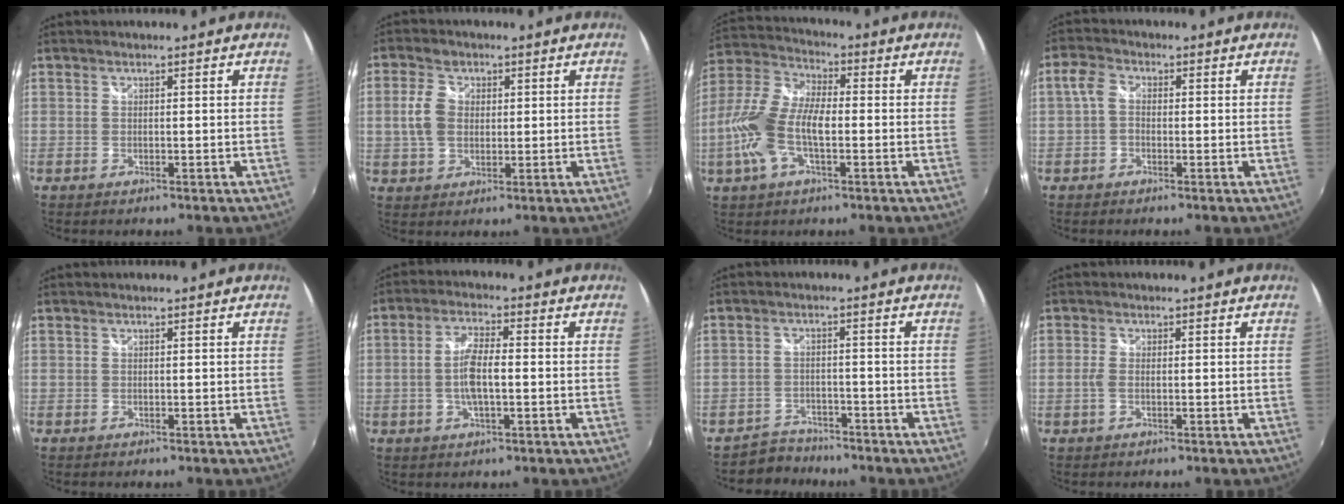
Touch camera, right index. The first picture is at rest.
{"total": 5.9, "force": [0.6, 4.4, 3.9], "torque": [-0.082, 0.012, 0.014]}
{"total": 13.3, "force": [-2.9, 5.8, 11.6], "torque": [-0.254, 0.005, -0.062]}
{"total": 3.1, "force": [-0.9, 2.2, 2.0], "torque": [-0.042, 0.010, -0.021]}
{"total": 0.0}
{"total": 6.5, "force": [-0.9, 1.8, 6.1], "torque": [-0.120, 0.004, -0.019]}
{"total": 4.4, "force": [-3.8, 2.2, -0.5], "torque": [-0.005, 0.013, -0.067]}
{"total": 1.8, "force": [-0.4, 0.8, 1.5], "torque": [-0.037, -0.001, -0.010]}